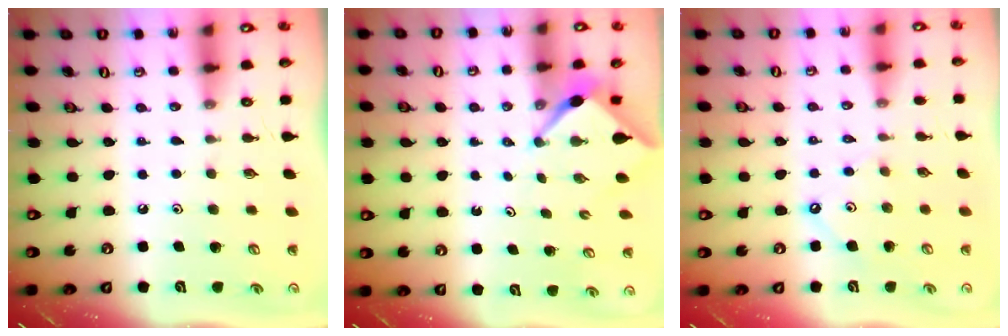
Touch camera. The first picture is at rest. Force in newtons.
{"total": 2.6, "press": 2.5, "slide": 0.3}
{"total": 2.8, "press": 2.8, "slide": 0.5}